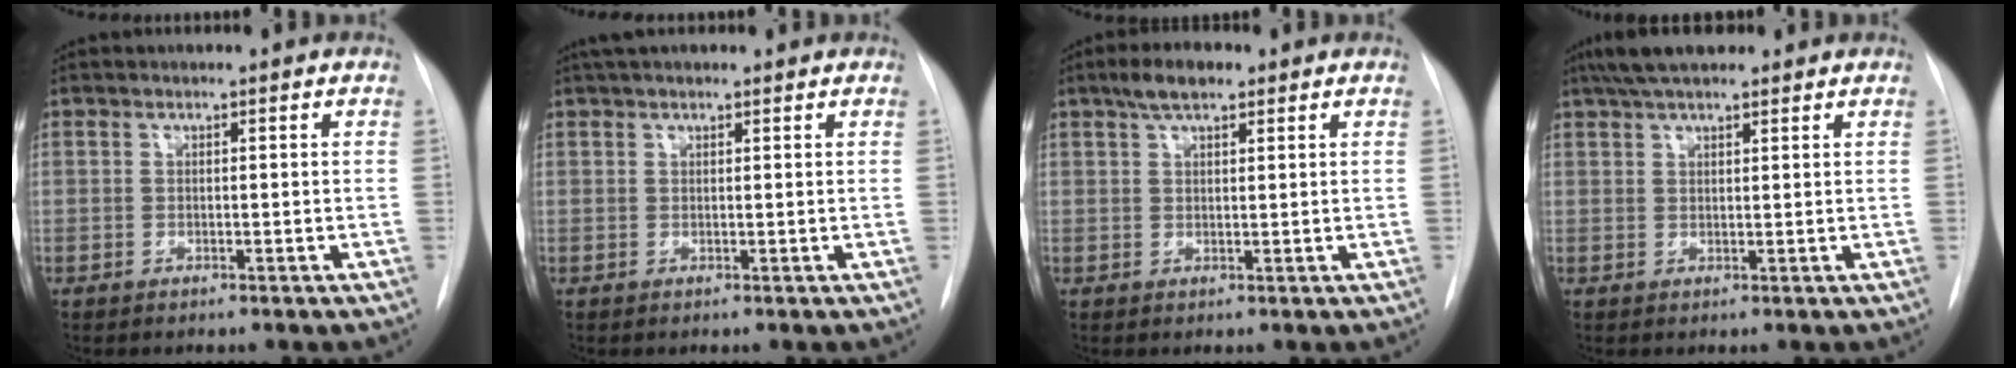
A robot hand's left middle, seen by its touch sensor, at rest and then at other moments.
{"total": 4.2, "force": [3.4, 1.2, 2.1], "torque": [-0.032, 0.034, 0.056]}
{"total": 4.3, "force": [2.9, 1.5, 2.9], "torque": [-0.058, 0.013, 0.050]}
{"total": 7.4, "force": [5.9, 1.8, 4.1], "torque": [-0.068, 0.033, 0.100]}